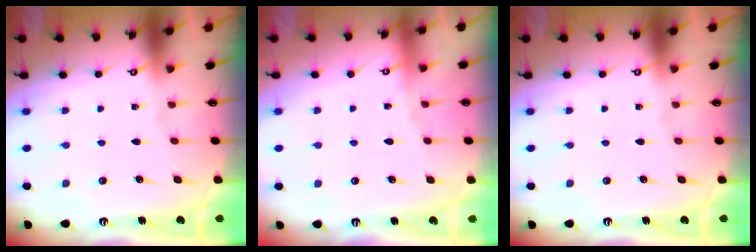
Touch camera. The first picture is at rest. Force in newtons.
{"total": 1.6, "press": 1.6, "slide": 0.4}
{"total": 0.0}